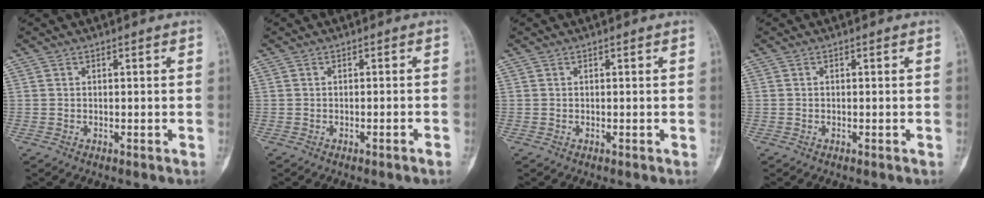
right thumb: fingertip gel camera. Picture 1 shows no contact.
{"total": 1.5, "force": [-1.0, -0.2, 1.0], "torque": [-0.022, 0.004, -0.010]}
{"total": 0.0}
{"total": 0.0}